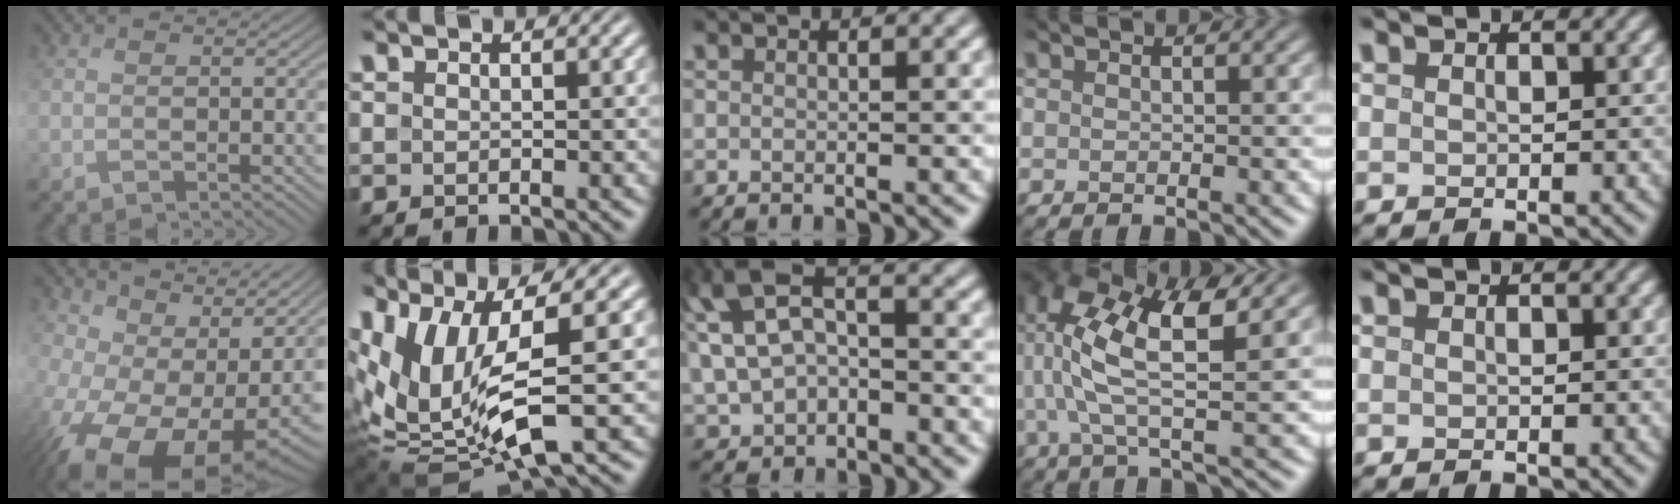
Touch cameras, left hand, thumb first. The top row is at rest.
{"thumb": {"total": 18.2, "force": [-2.8, 11.7, 13.7], "torque": [-0.239, -0.048, -0.009]}, "index": {"total": 12.1, "force": [1.1, 4.8, 11.1], "torque": [-0.245, -0.020, 0.037]}, "middle": {"total": 7.1, "force": [1.2, 4.6, 5.2], "torque": [-0.119, 0.008, 0.024]}, "ring": {"total": 8.7, "force": [2.6, 2.4, 8.0], "torque": [-0.163, 0.020, 0.045]}}